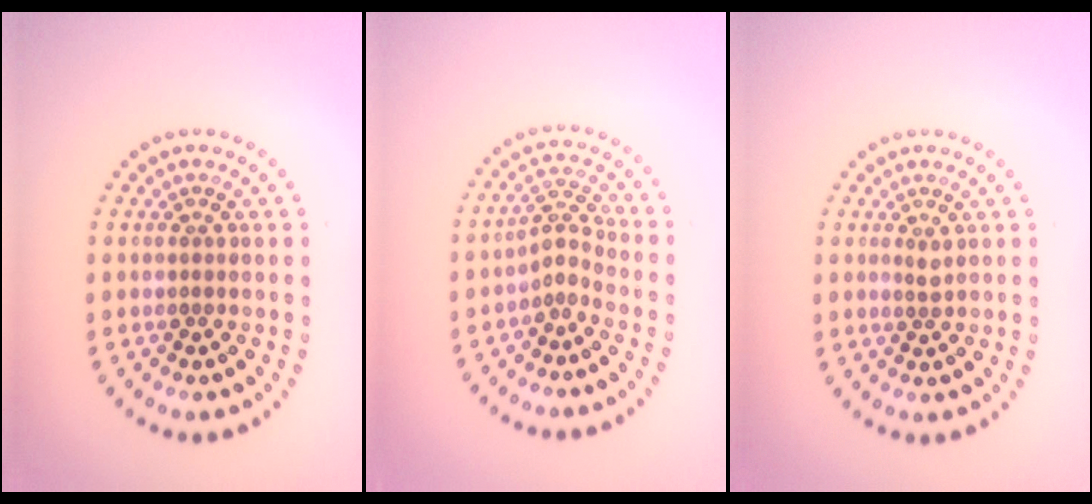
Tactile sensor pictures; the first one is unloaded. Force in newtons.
{"total": 2.1, "press": 1.4, "slide": 1.5}
{"total": 0.9, "press": 0.6, "slide": 0.6}